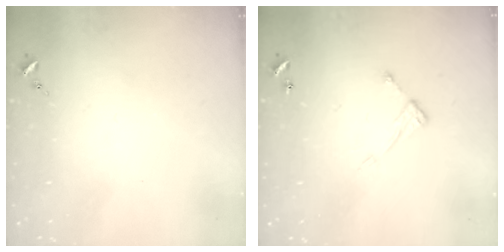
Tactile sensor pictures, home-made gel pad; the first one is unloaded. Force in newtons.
{"total": 7.1, "press": 7.1, "slide": 0.0}